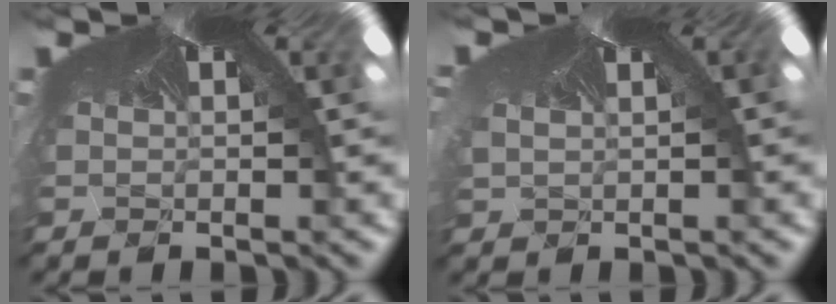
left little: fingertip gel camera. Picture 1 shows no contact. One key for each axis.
{"total": 1.4, "fx": 0.4, "fy": 0.5, "fz": 1.3, "tx": -0.043, "ty": 0.004, "tz": 0.015}